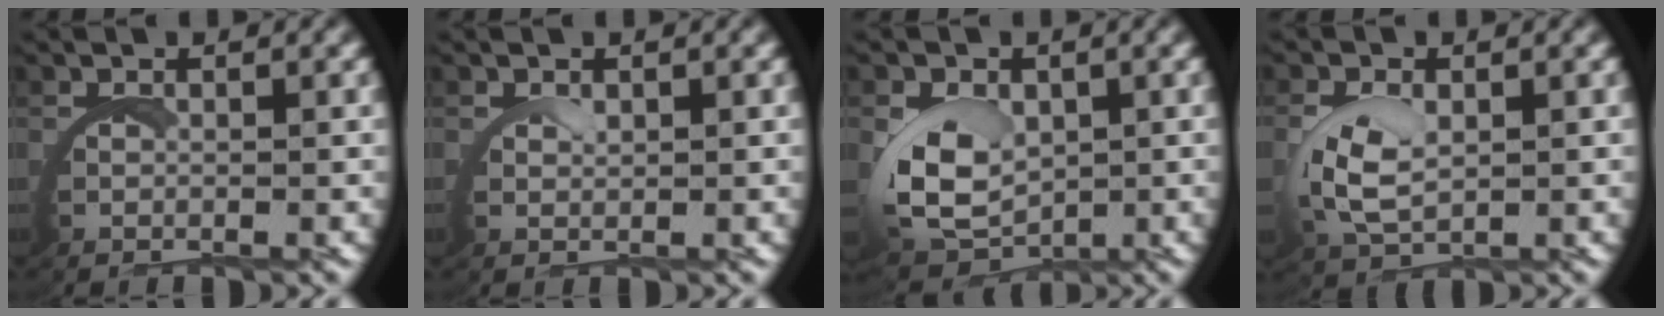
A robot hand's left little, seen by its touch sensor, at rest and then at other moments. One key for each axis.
{"total": 1.2, "fx": 1.1, "fy": -0.5, "fz": 0.1, "tx": -0.006, "ty": -0.003, "tz": 0.024}
{"total": 6.0, "fx": 0.3, "fy": 4.4, "fz": 4.1, "tx": -0.115, "ty": -0.028, "tz": 0.021}
{"total": 3.4, "fx": 0.7, "fy": 1.8, "fz": 2.8, "tx": -0.082, "ty": -0.005, "tz": 0.023}